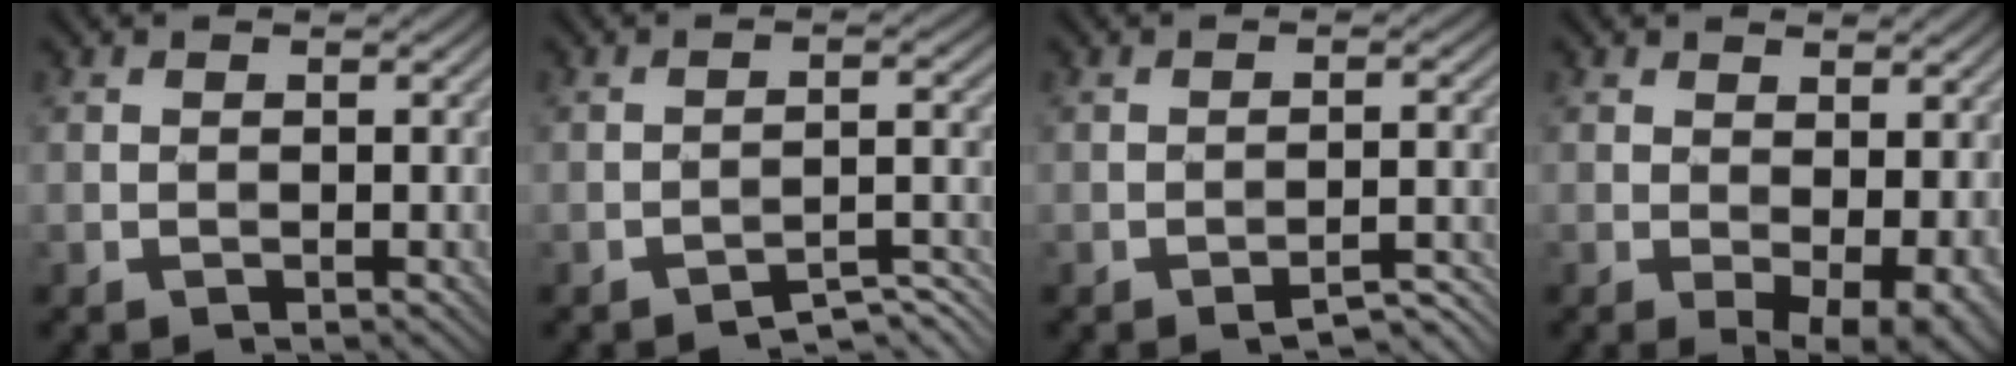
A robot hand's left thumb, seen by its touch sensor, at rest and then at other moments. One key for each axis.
{"total": 3.7, "fx": -3.1, "fy": 0.5, "fz": 1.9, "tx": -0.027, "ty": 0.010, "tz": -0.046}
{"total": 3.3, "fx": -2.7, "fy": 0.4, "fz": 1.9, "tx": -0.027, "ty": 0.010, "tz": -0.036}
{"total": 5.2, "fx": -0.3, "fy": 2.5, "fz": 4.6, "tx": -0.066, "ty": -0.012, "tz": 0.008}